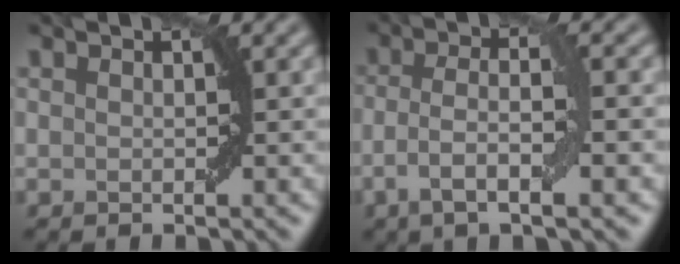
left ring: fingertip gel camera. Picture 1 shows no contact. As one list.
[{"total": 4.8, "force": [-1.7, 0.9, 4.4], "torque": [-0.084, 0.006, -0.034]}]